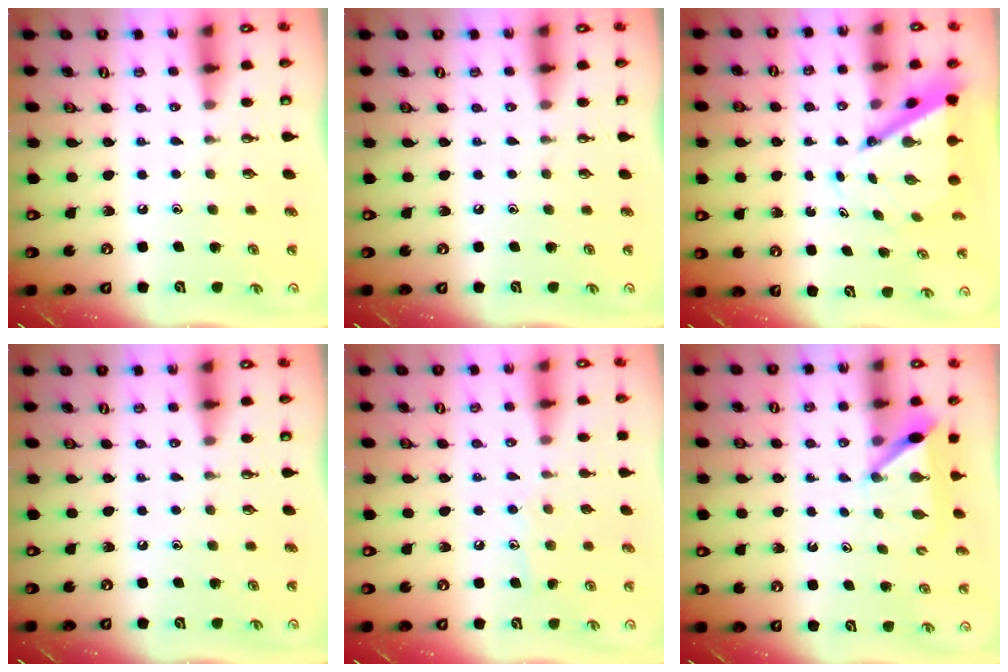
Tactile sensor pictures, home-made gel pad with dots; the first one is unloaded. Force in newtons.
{"total": 0.0}
{"total": 6.8, "press": 6.8, "slide": 0.4}
{"total": 0.0}
{"total": 6.6, "press": 6.6, "slide": 0.4}
{"total": 6.1, "press": 6.1, "slide": 0.7}